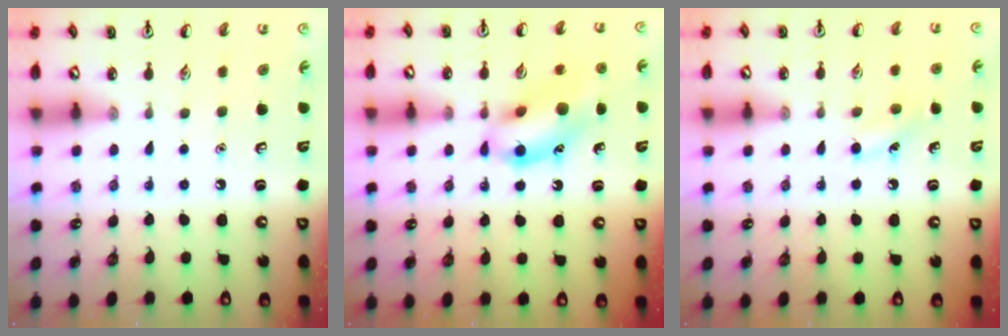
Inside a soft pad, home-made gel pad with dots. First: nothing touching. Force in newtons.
{"total": 13.8, "press": 13.6, "slide": 2.4}
{"total": 7.0, "press": 6.7, "slide": 2.3}